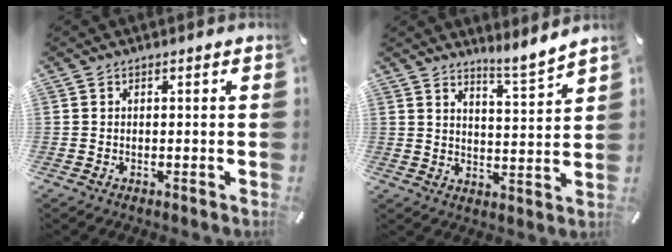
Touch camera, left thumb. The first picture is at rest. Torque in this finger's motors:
{"motor_torque": [0.45, -0.52, 0.08, -0.91, 0.02]}